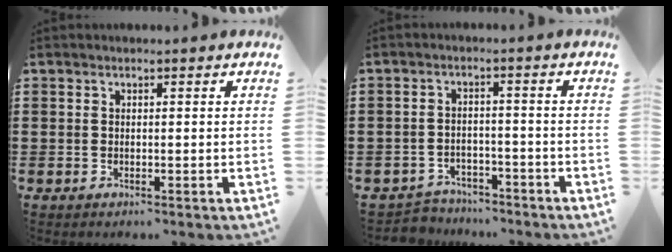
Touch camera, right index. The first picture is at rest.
{"total": 3.3, "force": [-3.2, 0.7, -0.2], "torque": [-0.005, 0.000, -0.067]}